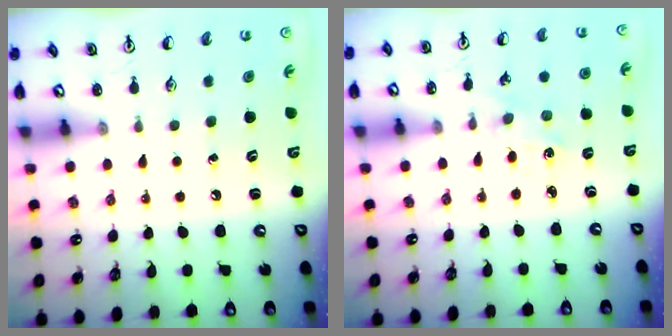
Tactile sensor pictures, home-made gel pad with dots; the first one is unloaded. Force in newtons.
{"total": 1.3, "press": 1.3, "slide": 0.2}